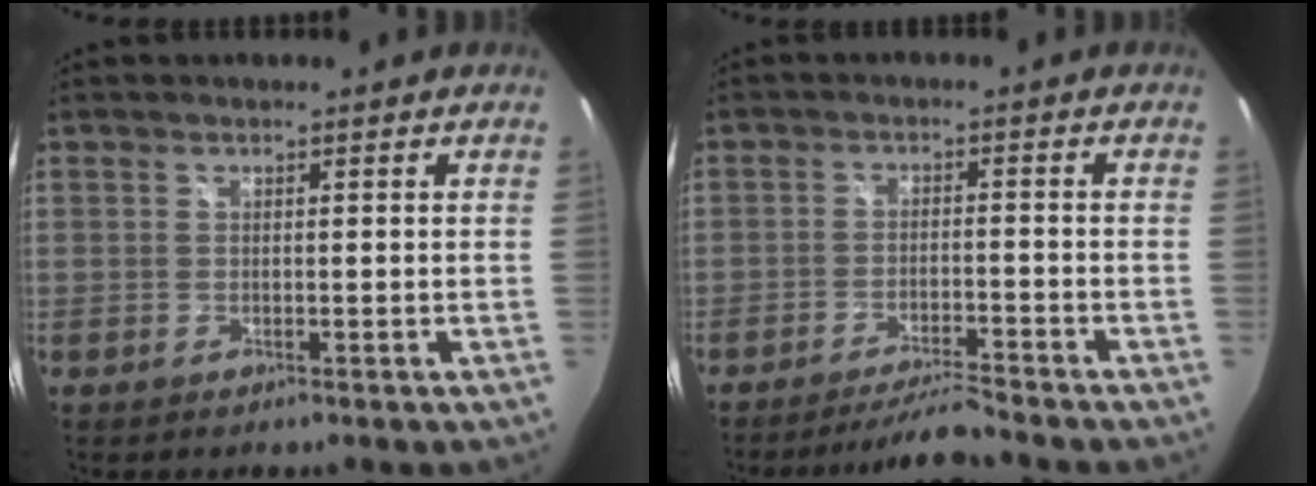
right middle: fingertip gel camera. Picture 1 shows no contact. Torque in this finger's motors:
{"motor_torque": [-0.29, -0.16, -0.03, 0.00]}